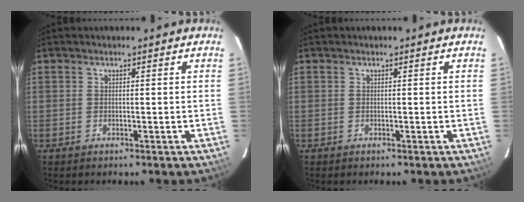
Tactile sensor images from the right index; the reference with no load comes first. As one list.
[{"total": 0.0}]